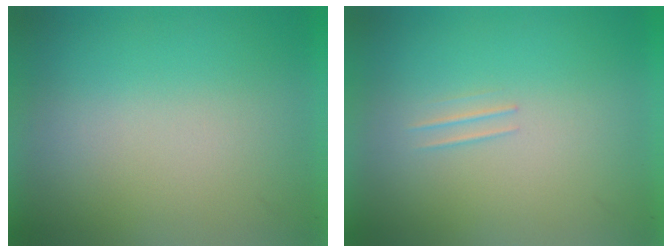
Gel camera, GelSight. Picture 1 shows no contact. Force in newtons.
{"total": 1.1}